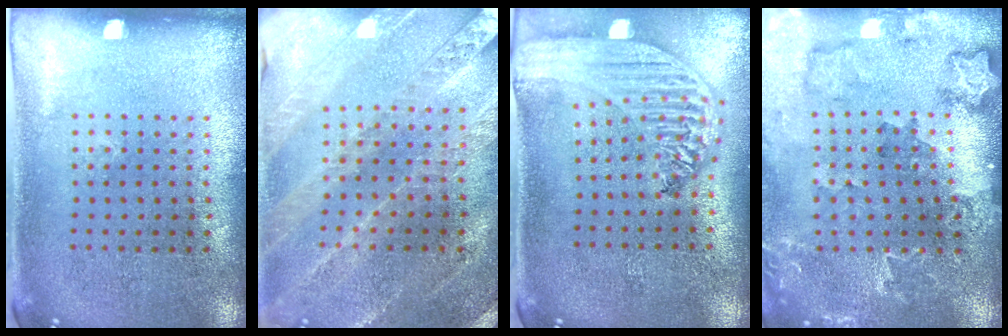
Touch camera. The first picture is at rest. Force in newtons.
{"total": 1.5, "press": 1.5, "slide": 0.2}
{"total": 2.9, "press": 2.3, "slide": 1.8}
{"total": 2.0, "press": 1.9, "slide": 0.4}